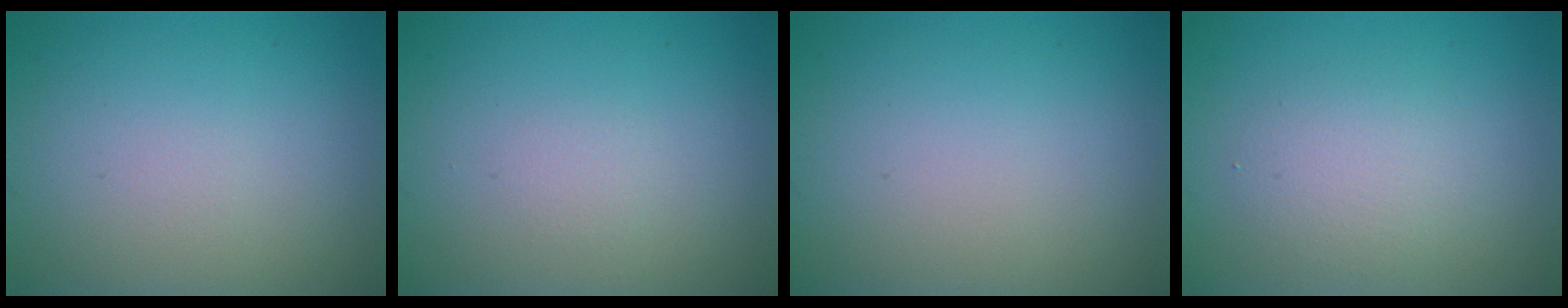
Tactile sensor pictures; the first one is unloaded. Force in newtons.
{"total": 0.5, "press": 0.5, "slide": 0.1}
{"total": 0.0}
{"total": 2.4, "press": 2.4, "slide": 0.2}